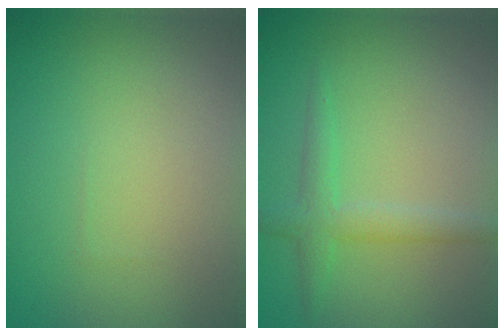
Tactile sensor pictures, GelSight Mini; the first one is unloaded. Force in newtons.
{"total": 2.5, "press": 2.5, "slide": 0.1}